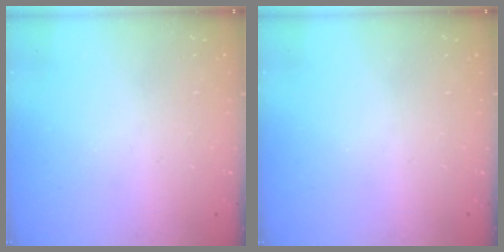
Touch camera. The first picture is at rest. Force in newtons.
{"total": 0.0}